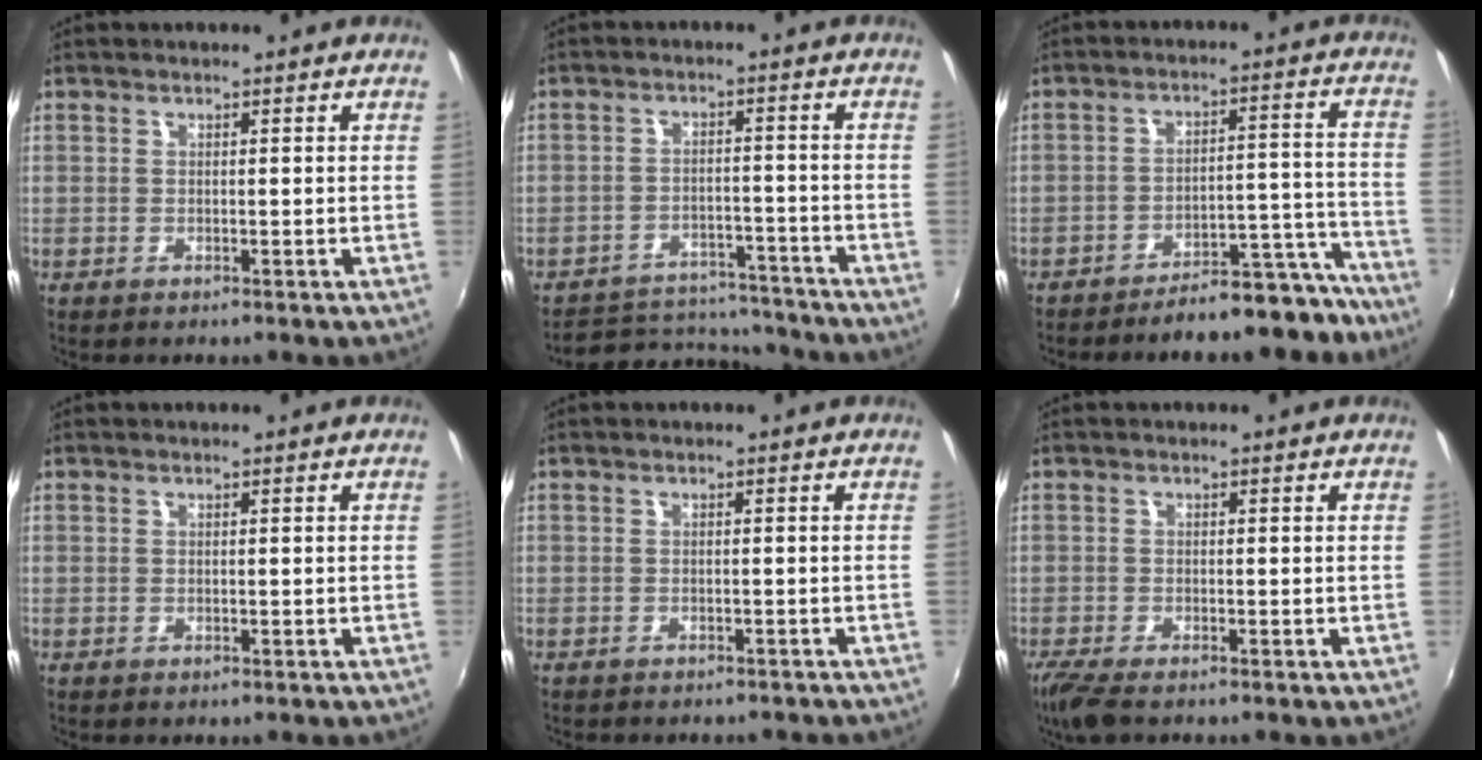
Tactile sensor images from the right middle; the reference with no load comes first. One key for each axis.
{"total": 13.6, "fx": -12.4, "fy": 4.5, "fz": 3.0, "tx": -0.072, "ty": 0.029, "tz": -0.162}
{"total": 14.0, "fx": -13.1, "fy": 3.2, "fz": 3.8, "tx": -0.034, "ty": 0.049, "tz": -0.161}
{"total": 0.0}
{"total": 4.4, "fx": -4.0, "fy": 1.4, "fz": 1.4, "tx": -0.029, "ty": -0.009, "tz": -0.047}
{"total": 4.9, "fx": -3.7, "fy": 1.1, "fz": 3.0, "tx": -0.074, "ty": -0.022, "tz": -0.071}